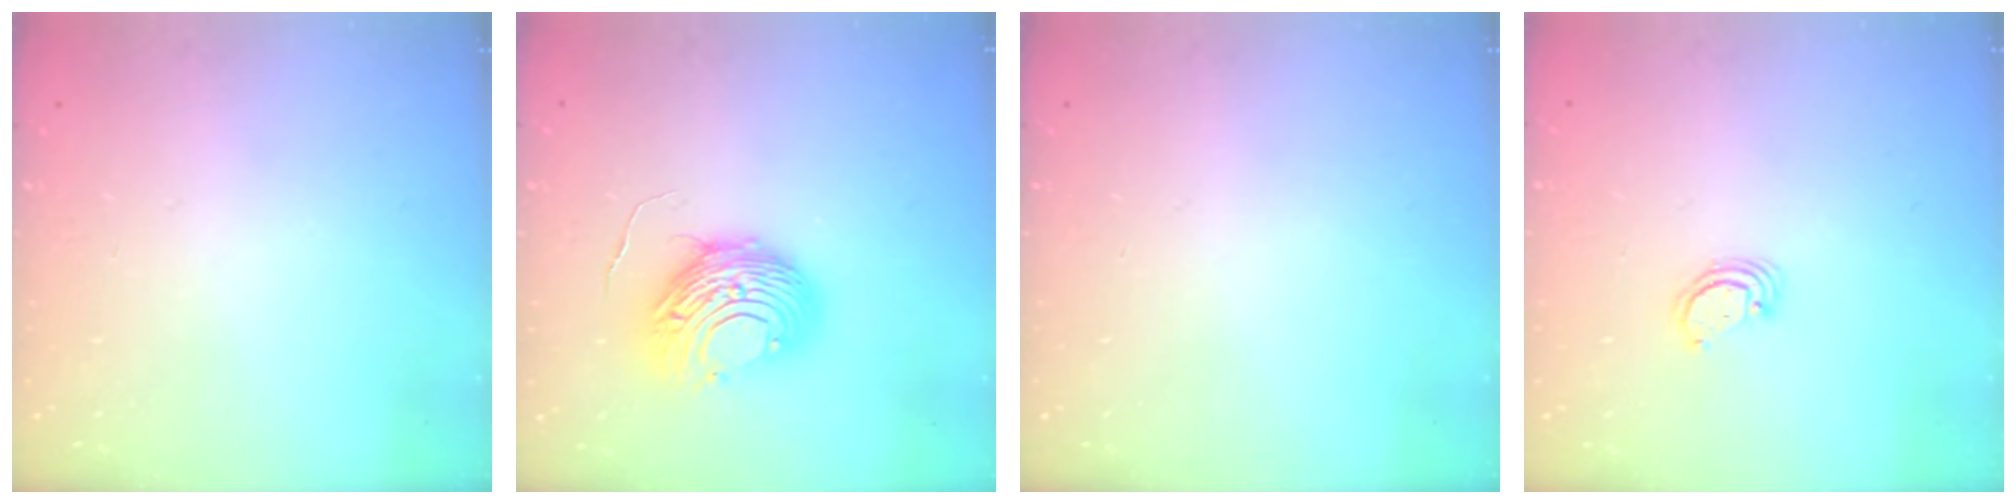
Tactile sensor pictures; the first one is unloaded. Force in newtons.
{"total": 11.0, "press": 11.0, "slide": 1.0}
{"total": 0.0}
{"total": 2.3, "press": 2.3, "slide": 0.1}